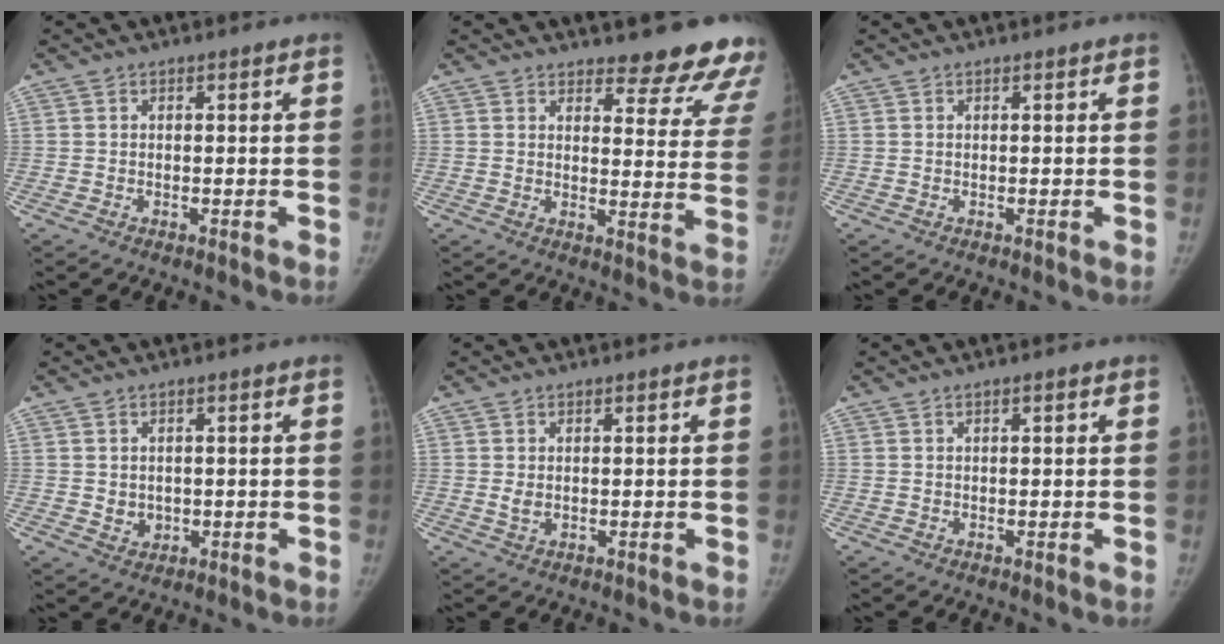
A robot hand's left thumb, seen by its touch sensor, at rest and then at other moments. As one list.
[{"total": 15.0, "force": [13.7, 4.1, 4.6], "torque": [0.001, -0.113, 0.143]}, {"total": 0.0}, {"total": 2.7, "force": [0.0, 2.4, 1.3], "torque": [-0.010, -0.001, 0.008]}, {"total": 1.6, "force": [0.2, 1.0, 1.1], "torque": [-0.017, -0.004, 0.007]}, {"total": 1.1, "force": [0.4, 0.3, 1.0], "torque": [-0.015, 0.003, 0.006]}]